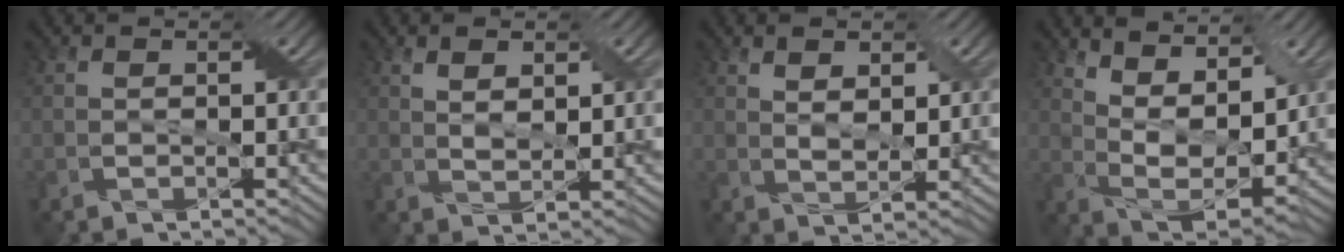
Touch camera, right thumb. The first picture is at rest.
{"total": 2.9, "force": [1.5, 1.3, 2.0], "torque": [-0.042, -0.005, 0.032]}
{"total": 3.3, "force": [1.8, 1.6, 2.2], "torque": [-0.045, -0.008, 0.037]}
{"total": 10.2, "force": [6.3, 4.1, 6.9], "torque": [-0.147, -0.007, 0.112]}